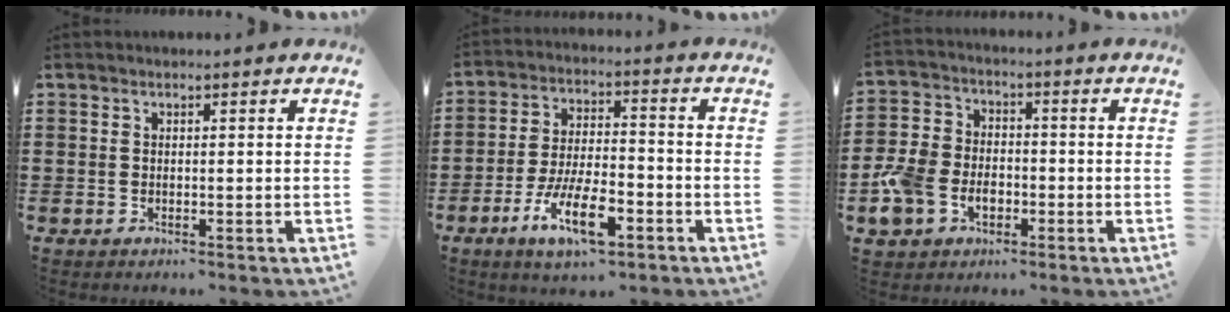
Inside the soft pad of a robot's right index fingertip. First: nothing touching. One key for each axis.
{"total": 10.2, "fx": -5.2, "fy": 3.6, "fz": 8.0, "tx": -0.165, "ty": 0.001, "tz": -0.094}
{"total": 6.9, "fx": -2.7, "fy": 5.3, "fz": 3.6, "tx": -0.109, "ty": 0.007, "tz": -0.057}